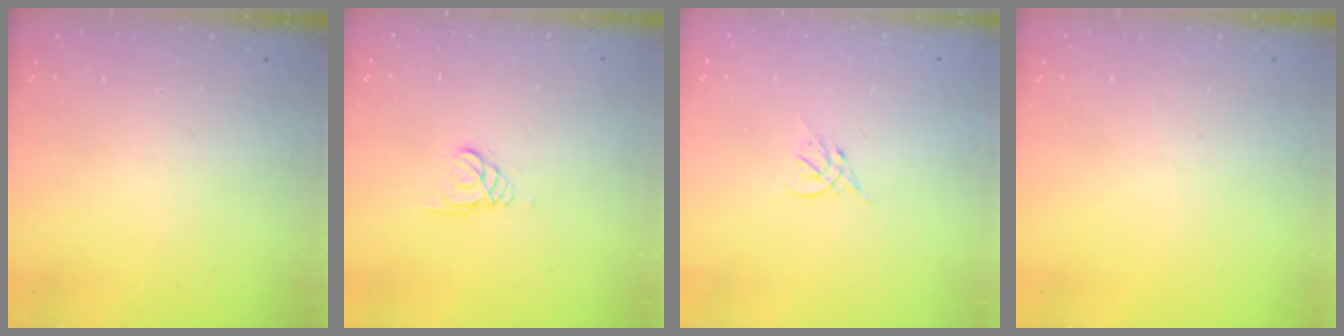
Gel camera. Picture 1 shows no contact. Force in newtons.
{"total": 1.0, "press": 1.0, "slide": 0.1}
{"total": 2.3, "press": 2.2, "slide": 0.5}
{"total": 0.0}